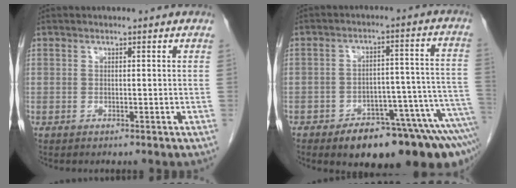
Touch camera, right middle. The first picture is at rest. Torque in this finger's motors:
{"motor_torque": [1.07, -1.07, 0.53, 0.09]}